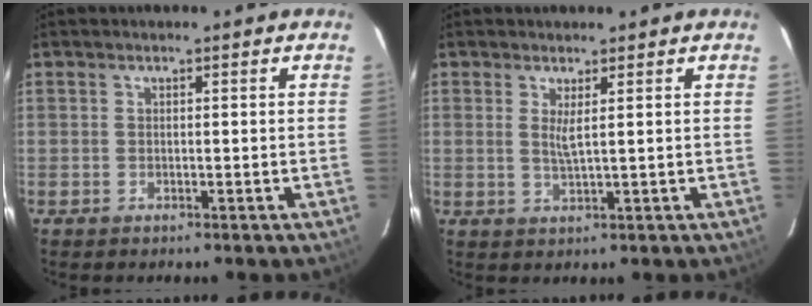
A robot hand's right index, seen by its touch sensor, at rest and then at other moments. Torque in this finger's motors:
{"motor_torque": [-0.24, 0.10, -0.04, 0.03]}